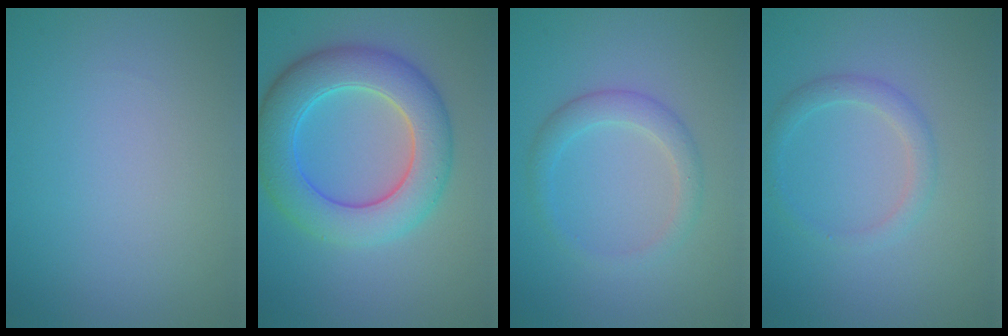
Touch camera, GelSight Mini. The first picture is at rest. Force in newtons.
{"total": 8.0, "press": 8.0, "slide": 0.4}
{"total": 2.5, "press": 2.5, "slide": 0.2}
{"total": 2.0, "press": 2.0, "slide": 0.0}